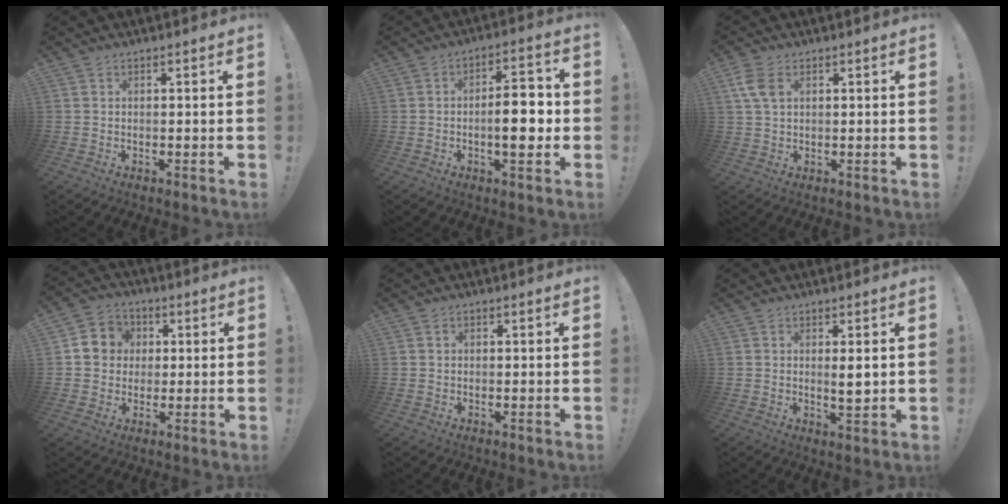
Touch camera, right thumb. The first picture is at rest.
{"total": 10.8, "force": [-1.4, 4.0, 10.0], "torque": [-0.133, 0.009, -0.028]}
{"total": 6.2, "force": [2.0, 3.7, 4.5], "torque": [-0.093, -0.001, 0.037]}
{"total": 8.7, "force": [1.0, 8.3, 2.4], "torque": [-0.032, 0.008, 0.026]}
{"total": 0.6, "force": [0.2, 0.5, 0.2], "torque": [-0.006, 0.004, 0.005]}
{"total": 3.8, "force": [0.8, 0.6, 3.7], "torque": [-0.047, -0.016, 0.008]}